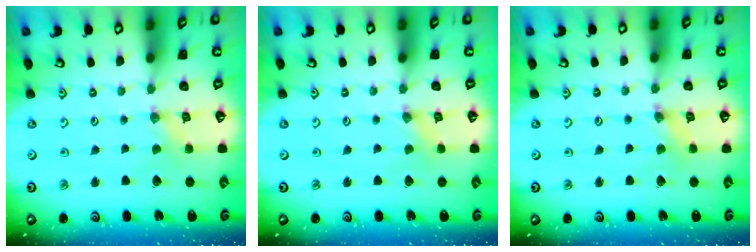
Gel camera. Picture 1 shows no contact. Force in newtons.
{"total": 0.0}
{"total": 1.6, "press": 1.6, "slide": 0.3}